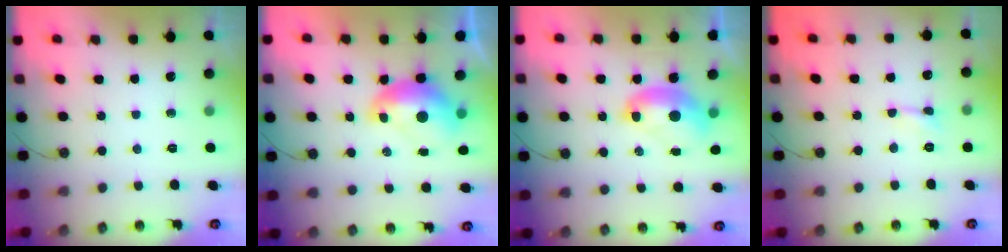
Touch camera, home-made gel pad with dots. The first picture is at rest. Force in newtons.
{"total": 2.3, "press": 2.2, "slide": 0.7}
{"total": 3.2, "press": 3.2, "slide": 0.2}
{"total": 1.6, "press": 1.5, "slide": 0.4}